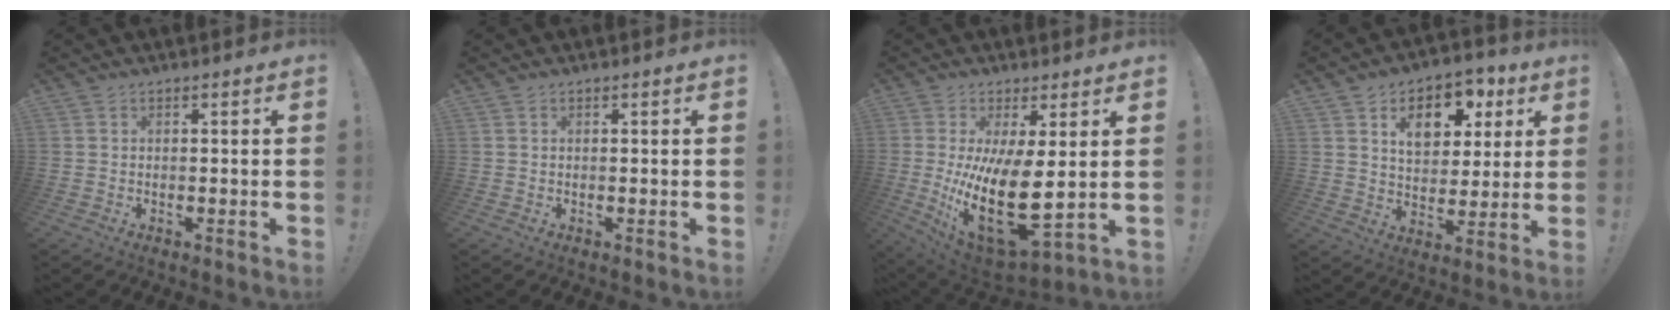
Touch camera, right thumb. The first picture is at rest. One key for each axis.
{"total": 0.0}
{"total": 19.1, "fx": 0.2, "fy": 7.3, "fz": 17.7, "tx": -0.321, "ty": -0.039, "tz": 0.016}
{"total": 12.8, "fx": 5.6, "fy": 8.7, "fz": 7.5, "tx": -0.106, "ty": -0.020, "tz": 0.103}